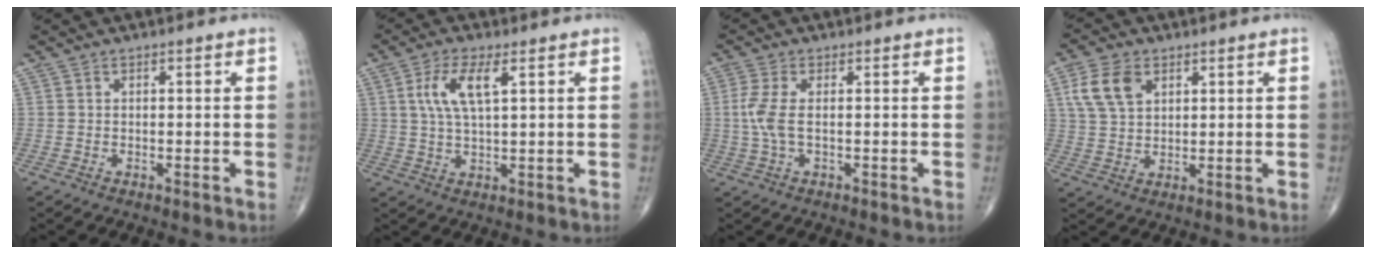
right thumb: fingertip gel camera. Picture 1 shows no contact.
{"total": 7.3, "force": [2.4, 2.4, 6.5], "torque": [-0.142, -0.001, 0.049]}
{"total": 4.8, "force": [0.1, 1.8, 4.4], "torque": [-0.126, 0.003, -0.001]}
{"total": 7.9, "force": [3.2, 5.1, 5.1], "torque": [-0.095, -0.003, 0.064]}